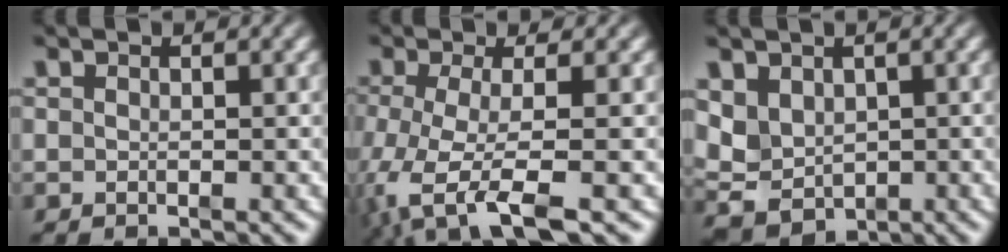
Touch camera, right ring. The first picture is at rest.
{"total": 8.5, "force": [-5.0, 4.3, 5.3], "torque": [-0.136, -0.053, -0.062]}
{"total": 6.1, "force": [-0.2, 5.3, 3.0], "torque": [-0.093, -0.038, 0.015]}